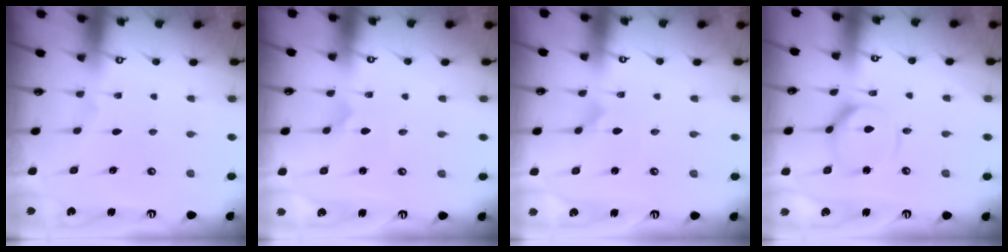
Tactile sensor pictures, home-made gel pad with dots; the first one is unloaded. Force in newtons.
{"total": 0.6, "press": 0.6, "slide": 0.0}
{"total": 2.0, "press": 2.0, "slide": 0.2}
{"total": 8.9, "press": 8.9, "slide": 0.8}